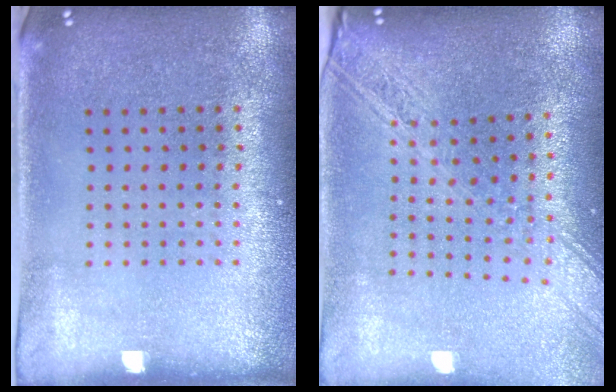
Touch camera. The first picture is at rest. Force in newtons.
{"total": 2.3, "press": 1.9, "slide": 1.3}